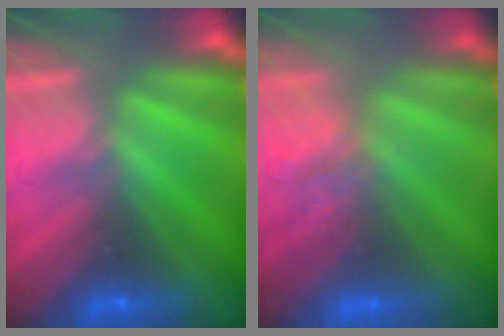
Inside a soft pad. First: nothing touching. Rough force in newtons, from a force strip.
{"total": 3.1}